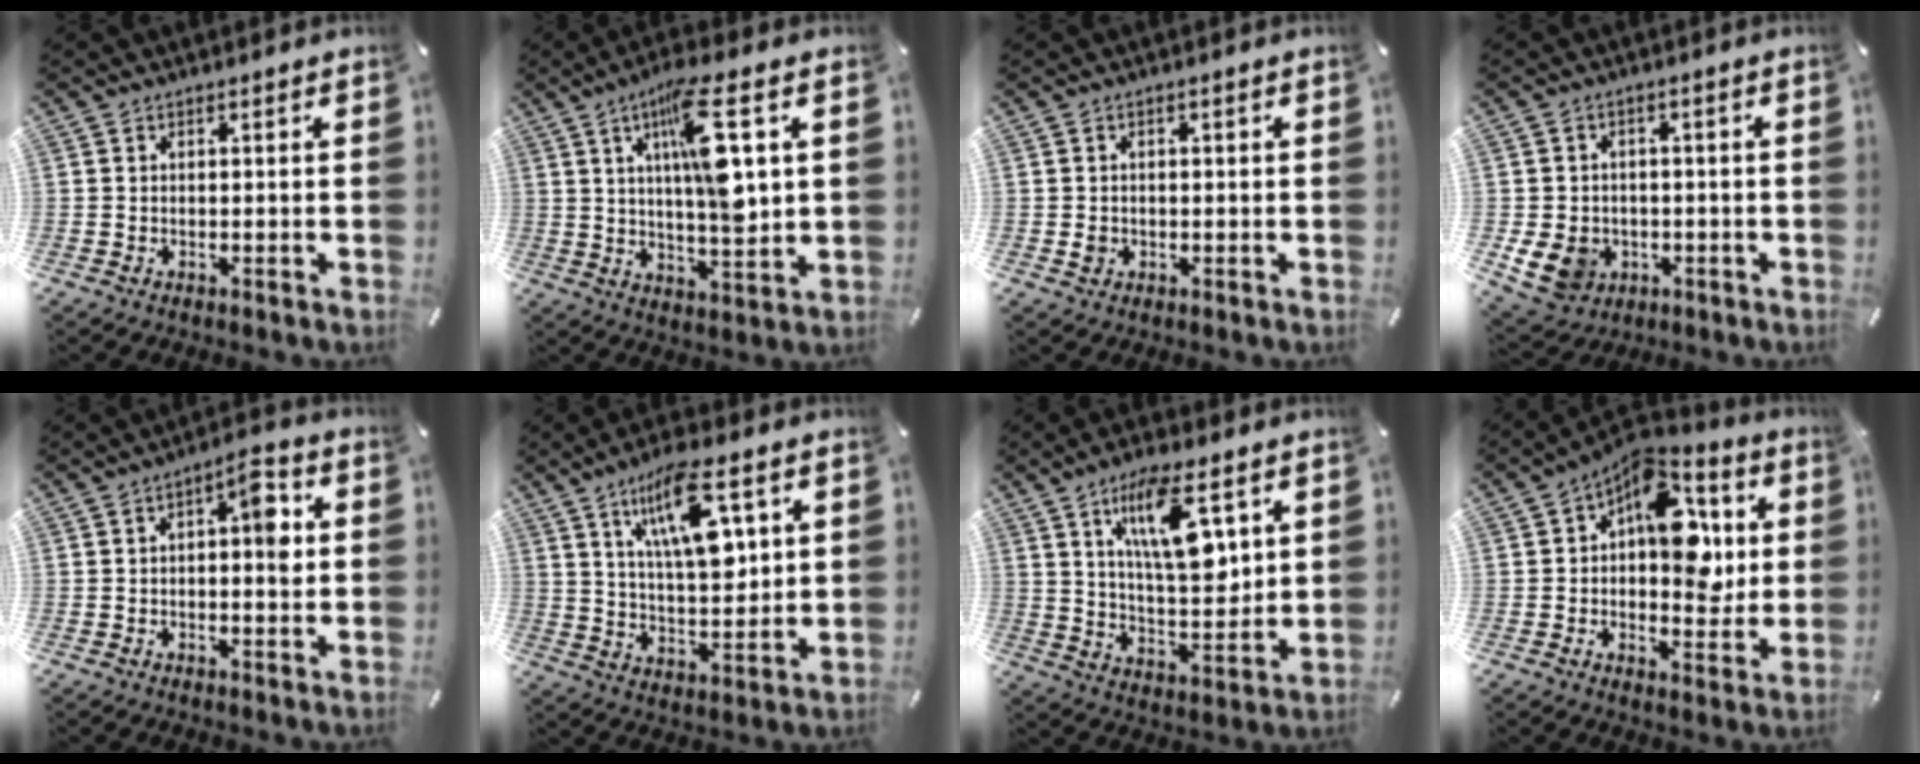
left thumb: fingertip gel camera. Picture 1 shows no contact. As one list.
[{"total": 15.0, "force": [5.3, 4.1, 13.5], "torque": [-0.217, -0.016, 0.080]}, {"total": 1.5, "force": [-0.2, 1.3, 0.7], "torque": [-0.015, 0.005, -0.006]}, {"total": 7.9, "force": [-2.4, 6.9, 3.2], "torque": [-0.082, 0.013, -0.043]}, {"total": 7.3, "force": [0.5, 3.1, 6.6], "torque": [-0.074, 0.001, -0.003]}, {"total": 15.5, "force": [7.6, 6.1, 12.1], "torque": [-0.204, -0.017, 0.126]}, {"total": 14.8, "force": [7.3, 5.4, 11.8], "torque": [-0.205, -0.023, 0.119]}, {"total": 15.7, "force": [4.1, 10.1, 11.2], "torque": [-0.146, -0.034, 0.074]}]